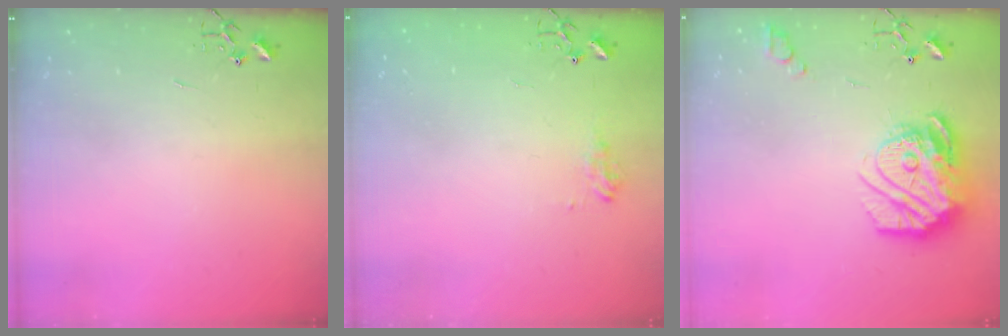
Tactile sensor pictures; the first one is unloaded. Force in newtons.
{"total": 7.7, "press": 7.7, "slide": 0.4}
{"total": 20.9, "press": 20.8, "slide": 2.0}